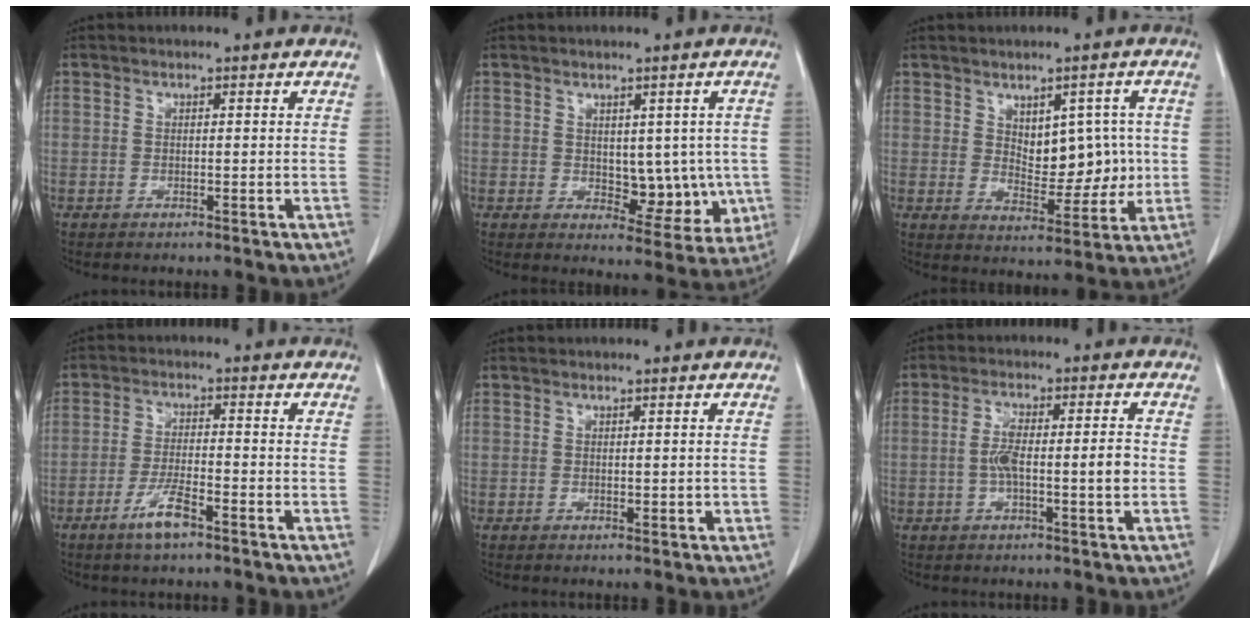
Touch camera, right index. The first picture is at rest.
{"total": 7.5, "force": [-0.1, 4.6, 5.9], "torque": [-0.050, 0.003, 0.013]}
{"total": 7.6, "force": [1.2, 4.5, 6.0], "torque": [-0.075, 0.010, 0.032]}
{"total": 5.3, "force": [-3.3, 0.8, 4.0], "torque": [-0.080, -0.002, -0.061]}
{"total": 1.0, "force": [-0.1, 0.6, 0.8], "torque": [-0.009, -0.001, 0.002]}
{"total": 6.5, "force": [-0.9, 1.1, 6.3], "torque": [-0.121, 0.011, -0.017]}